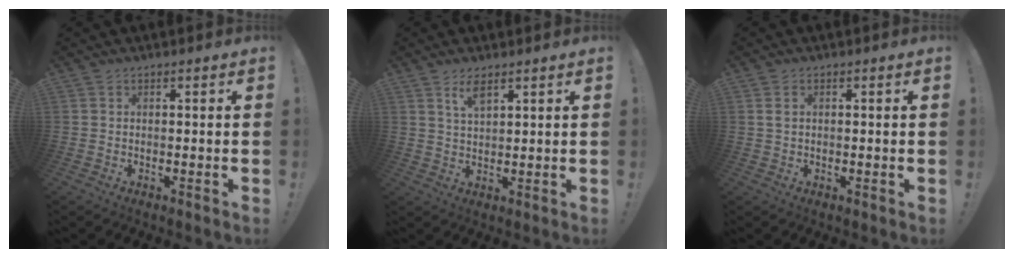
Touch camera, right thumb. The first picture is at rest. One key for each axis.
{"total": 4.4, "fx": 2.8, "fy": 1.3, "fz": 3.1, "tx": -0.060, "ty": -0.010, "tz": 0.048}
{"total": 1.5, "fx": 0.7, "fy": 0.9, "fz": 1.0, "tx": -0.021, "ty": 0.006, "tz": 0.013}